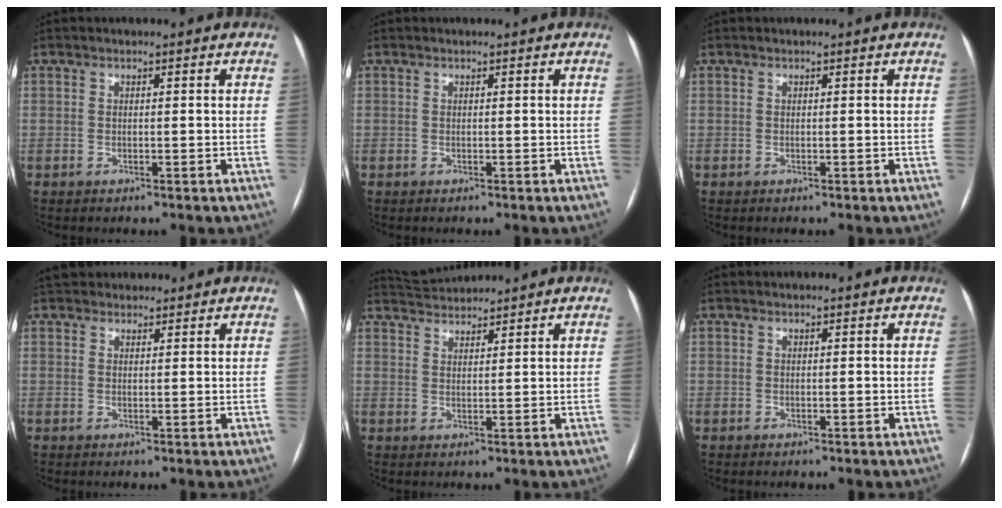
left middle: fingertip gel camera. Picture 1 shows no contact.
{"total": 0.0}
{"total": 0.0}
{"total": 5.4, "force": [4.9, 2.0, 1.1], "torque": [-0.007, 0.035, 0.077]}
{"total": 4.1, "force": [4.1, -0.1, 0.0], "torque": [-0.008, 0.023, 0.076]}
{"total": 0.0}